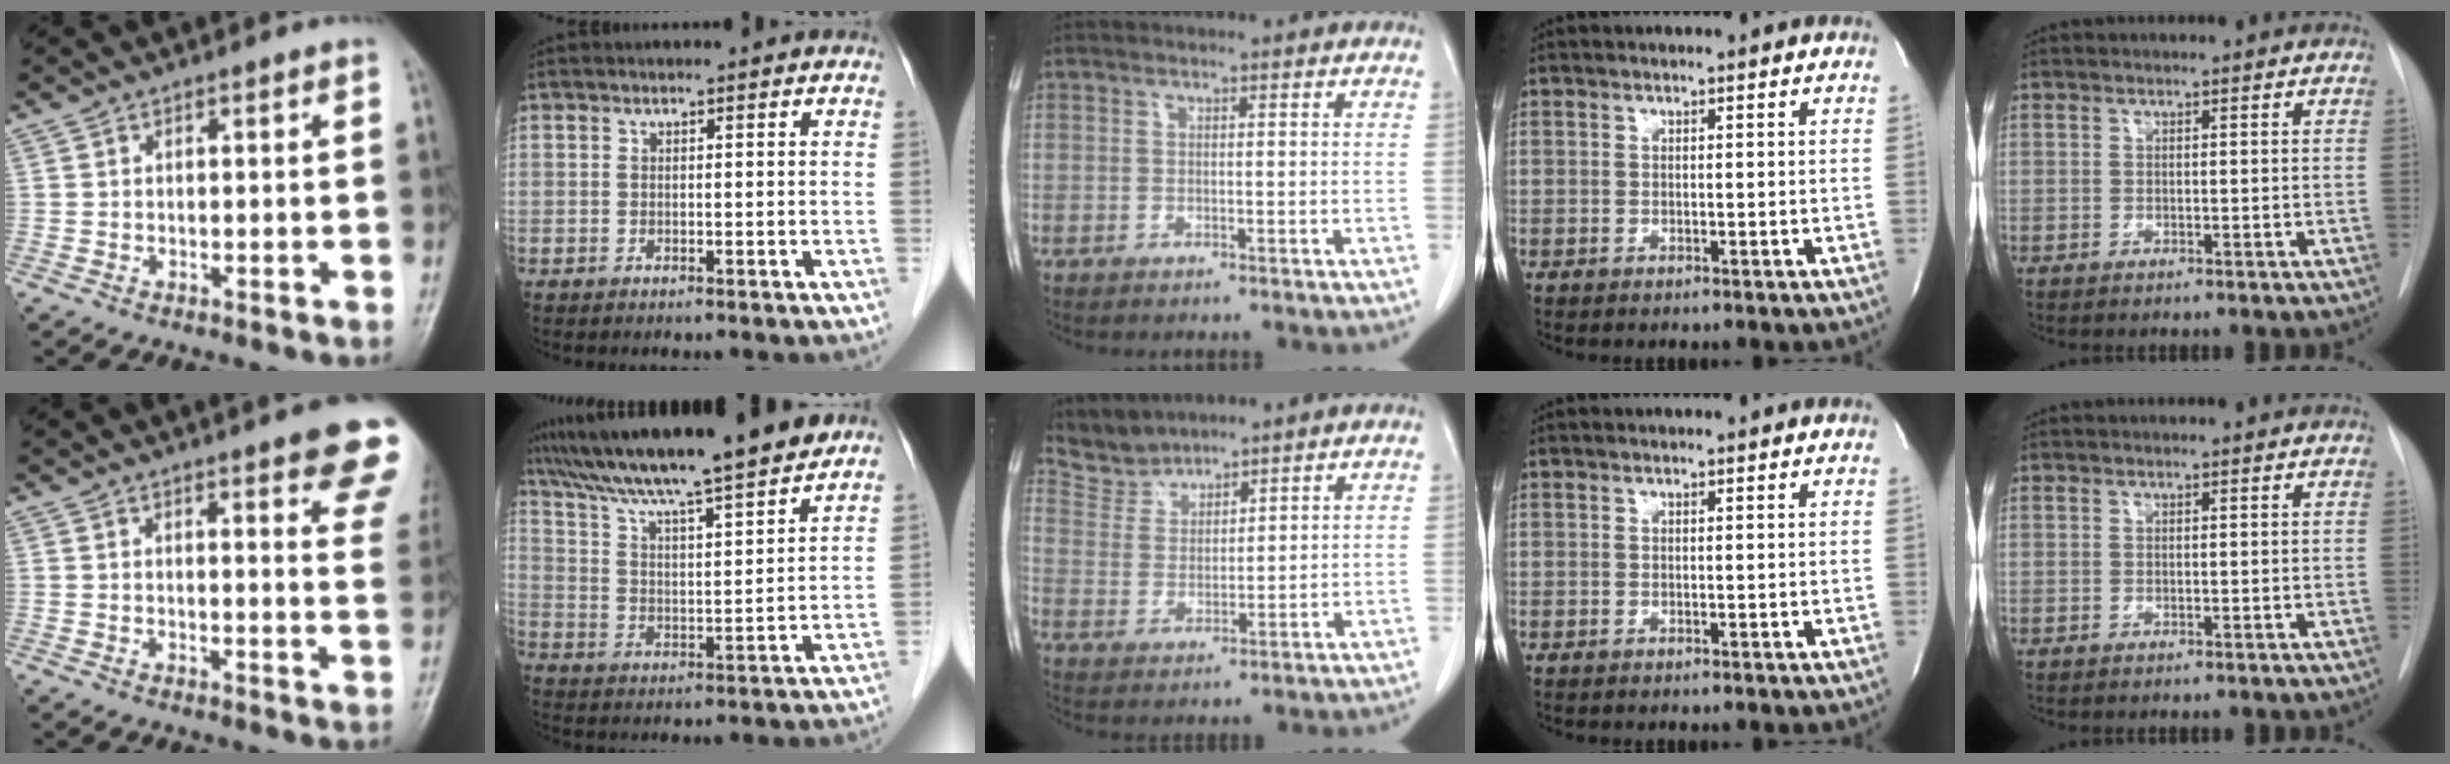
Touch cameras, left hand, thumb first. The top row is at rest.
{"thumb": {"total": 14.6, "force": [9.4, 3.3, 10.7], "torque": [-0.110, -0.036, 0.096]}, "index": {"total": 17.8, "force": [15.5, 0.3, 8.7], "torque": [-0.144, 0.014, 0.243]}, "middle": {"total": 5.1, "force": [4.9, 1.2, -0.5], "torque": [0.007, 0.006, 0.110]}}